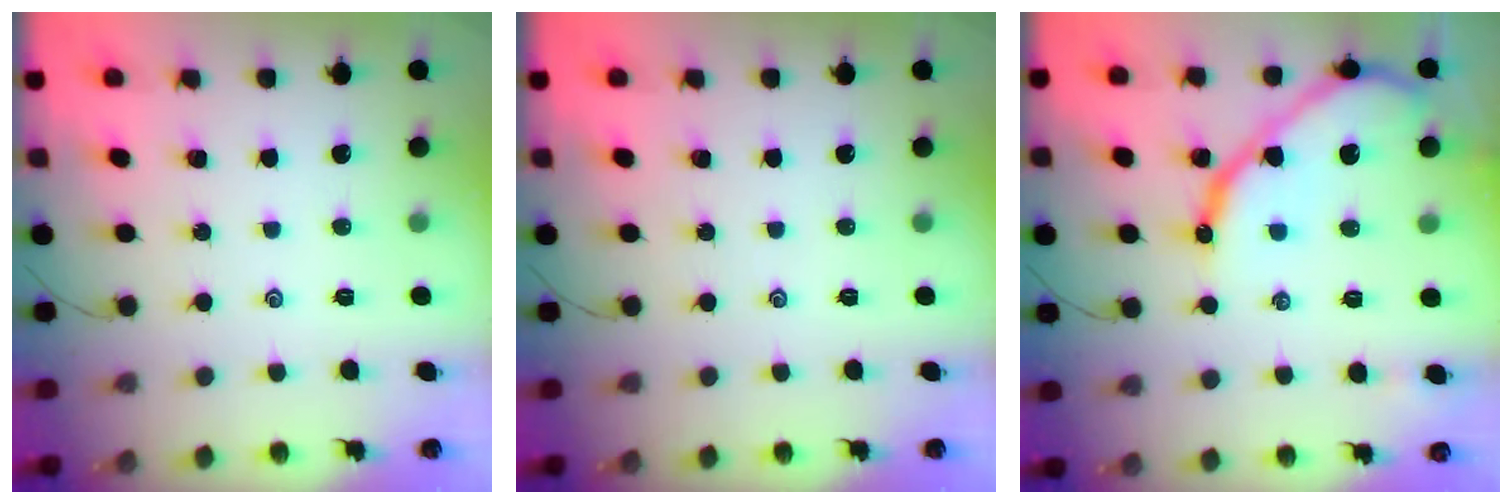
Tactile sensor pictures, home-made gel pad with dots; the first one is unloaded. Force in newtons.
{"total": 0.0}
{"total": 13.2, "press": 13.1, "slide": 1.2}